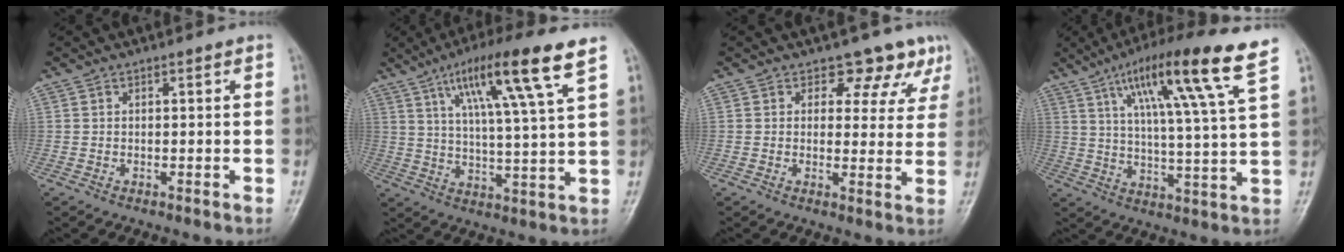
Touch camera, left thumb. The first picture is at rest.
{"total": 15.3, "force": [8.1, 1.0, 12.9], "torque": [-0.220, -0.023, 0.133]}
{"total": 7.3, "force": [5.6, 4.4, 1.7], "torque": [0.021, -0.029, 0.049]}
{"total": 17.6, "force": [9.6, 0.5, 14.7], "torque": [-0.231, -0.030, 0.147]}